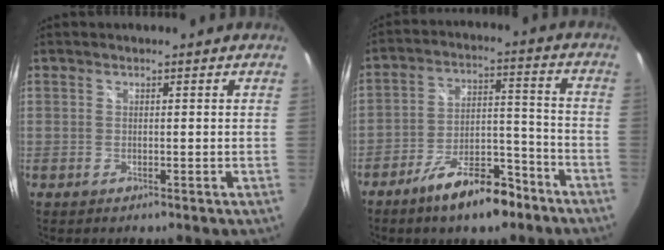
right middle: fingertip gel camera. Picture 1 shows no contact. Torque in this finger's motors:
{"motor_torque": [1.14, -1.00, 0.67, 0.17]}